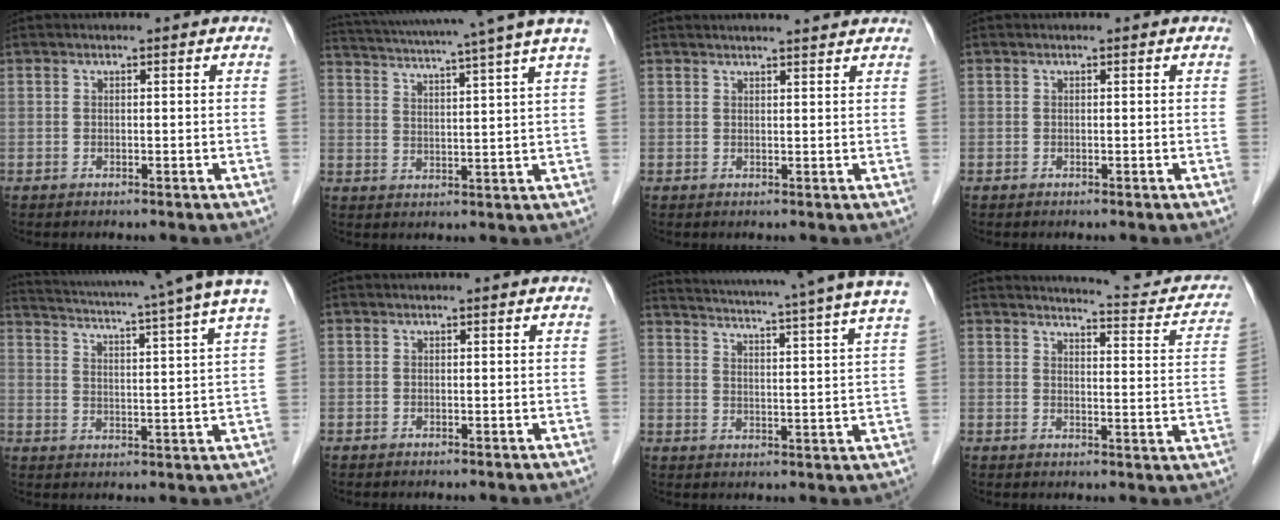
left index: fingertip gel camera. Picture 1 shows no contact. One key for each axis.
{"total": 17.6, "fx": 14.9, "fy": -1.9, "fz": 9.2, "tx": -0.166, "ty": -0.009, "tz": 0.200}
{"total": 3.4, "fx": 3.3, "fy": -0.1, "fz": 1.1, "tx": -0.016, "ty": 0.011, "tz": 0.036}
{"total": 0.0}
{"total": 18.9, "fx": 16.2, "fy": -1.2, "fz": 9.7, "tx": -0.169, "ty": -0.030, "tz": 0.203}
{"total": 0.0}
{"total": 24.1, "fx": 21.4, "fy": -1.4, "fz": 10.9, "tx": -0.179, "ty": -0.044, "tz": 0.266}
{"total": 11.5, "fx": 11.2, "fy": 1.2, "fz": 2.5, "tx": -0.018, "ty": -0.035, "tz": 0.114}